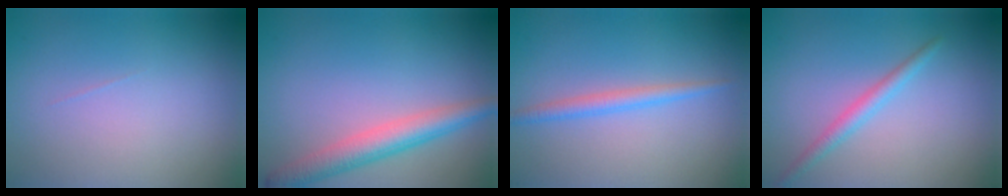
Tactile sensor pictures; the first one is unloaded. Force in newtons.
{"total": 4.2, "press": 4.2, "slide": 0.1}
{"total": 1.9, "press": 1.9, "slide": 0.0}
{"total": 1.9, "press": 1.9, "slide": 0.1}